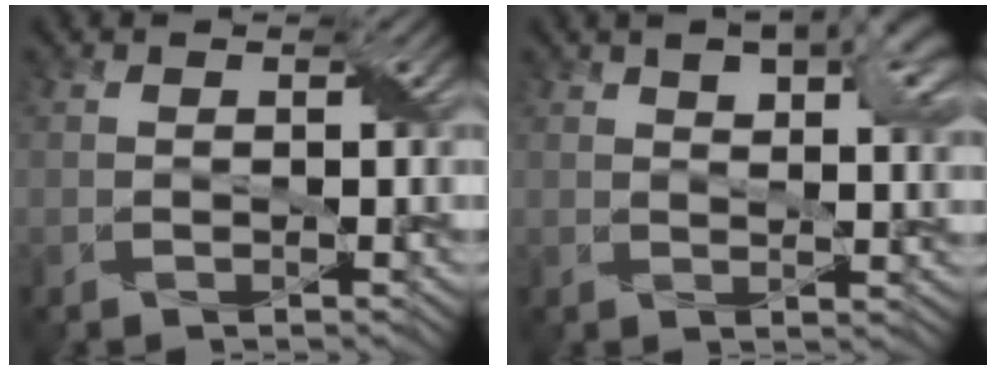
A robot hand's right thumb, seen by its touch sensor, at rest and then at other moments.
{"total": 10.0, "force": [4.9, 4.2, 7.6], "torque": [-0.110, 0.018, 0.072]}